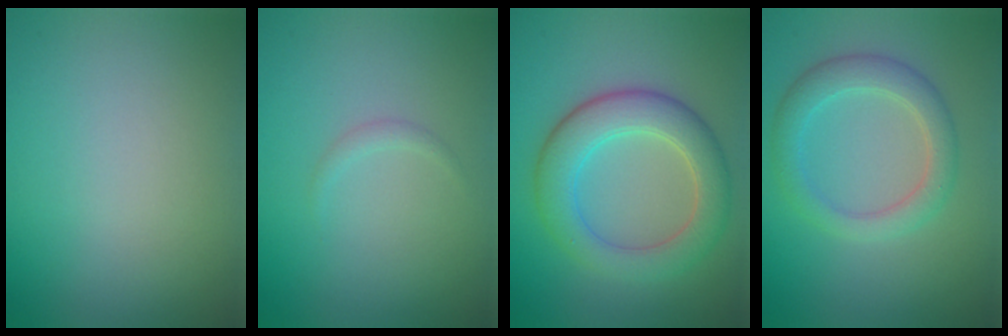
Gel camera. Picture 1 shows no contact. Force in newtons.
{"total": 0.7, "press": 0.7, "slide": 0.0}
{"total": 5.6, "press": 5.6, "slide": 0.3}
{"total": 3.4, "press": 3.4, "slide": 0.3}